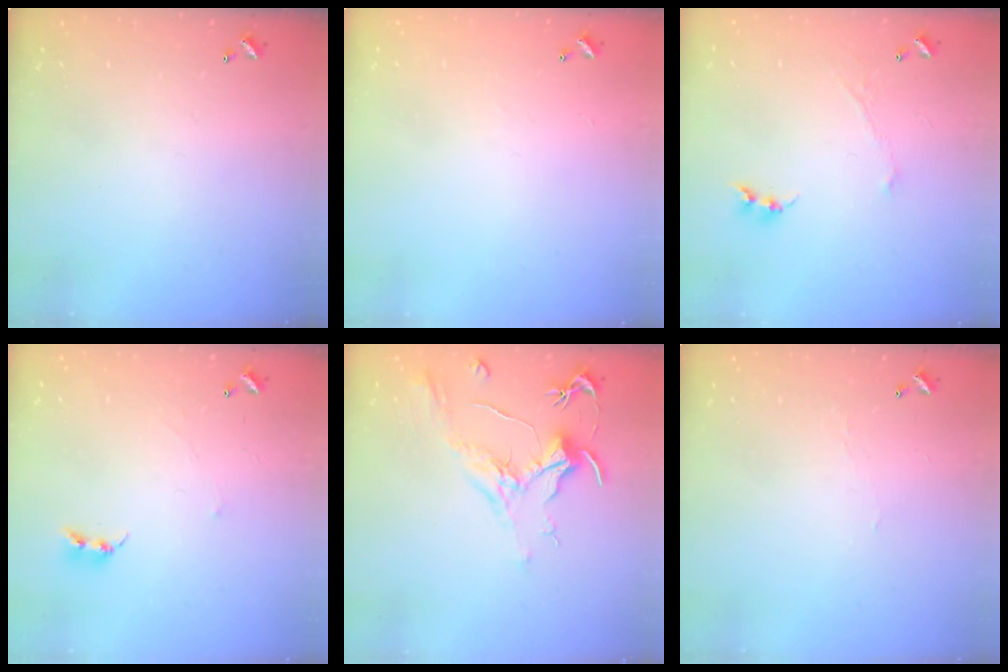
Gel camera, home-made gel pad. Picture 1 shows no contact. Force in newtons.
{"total": 0.6, "press": 0.2, "slide": 0.6}
{"total": 1.0, "press": 0.9, "slide": 0.4}
{"total": 2.4, "press": 2.4, "slide": 0.4}
{"total": 2.1, "press": 2.0, "slide": 0.8}
{"total": 0.8, "press": 0.7, "slide": 0.4}